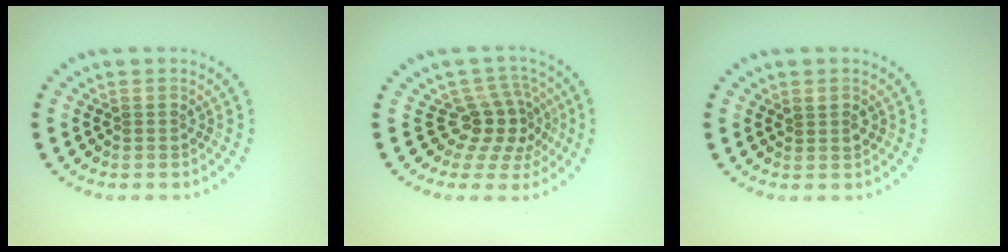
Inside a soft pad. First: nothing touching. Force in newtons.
{"total": 3.6, "press": 2.8, "slide": 2.3}
{"total": 1.2, "press": 1.0, "slide": 0.6}